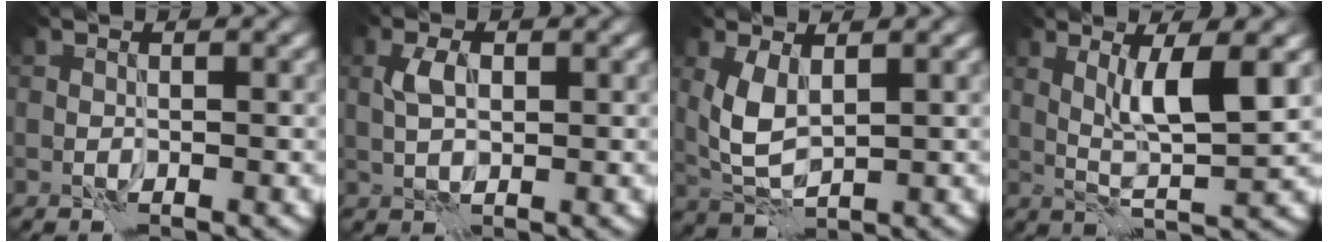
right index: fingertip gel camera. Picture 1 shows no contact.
{"total": 2.2, "force": [0.7, 1.2, 1.7], "torque": [-0.034, 0.002, 0.011]}
{"total": 3.9, "force": [1.4, 1.9, 3.1], "torque": [-0.078, -0.001, 0.031]}
{"total": 5.2, "force": [1.6, 0.7, 4.9], "torque": [-0.091, -0.004, 0.032]}